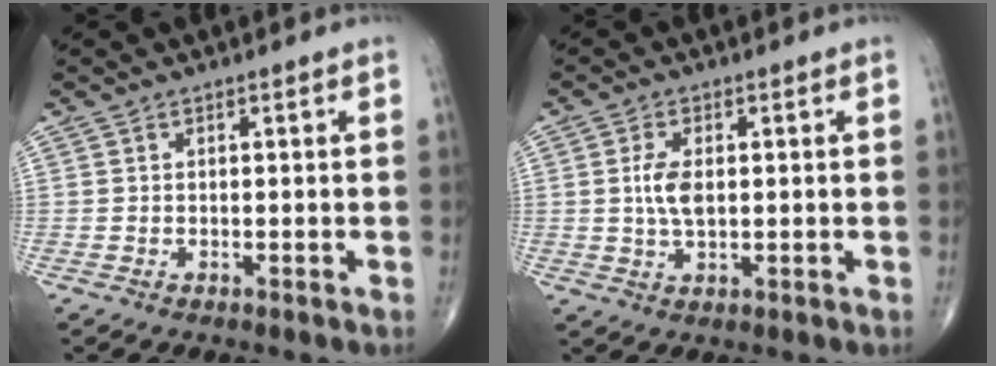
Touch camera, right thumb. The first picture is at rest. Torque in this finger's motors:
{"motor_torque": [0.51, 1.50, 0.87, 0.25, 0.03]}